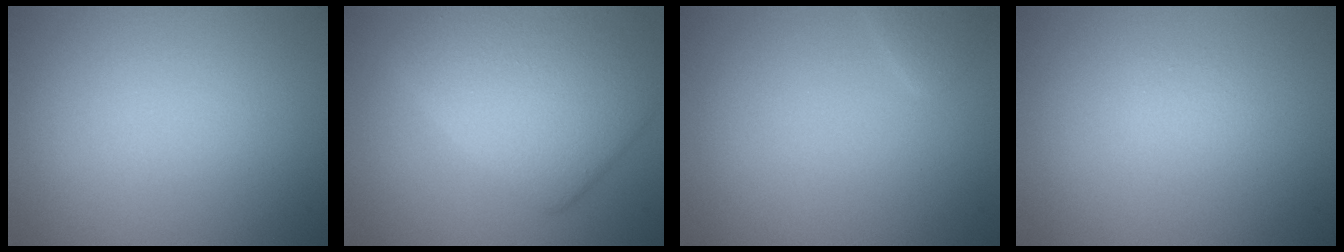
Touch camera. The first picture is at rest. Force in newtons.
{"total": 7.5, "press": 7.5, "slide": 0.3}
{"total": 0.8, "press": 0.8, "slide": 0.0}
{"total": 0.7, "press": 0.7, "slide": 0.1}